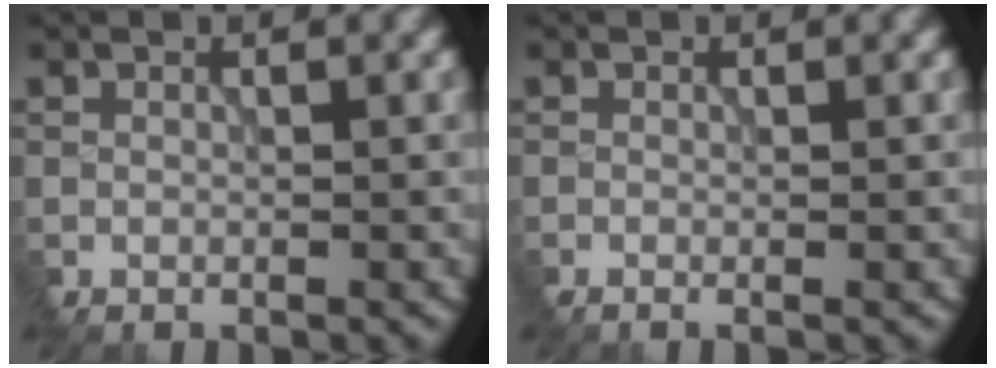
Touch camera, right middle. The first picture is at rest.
{"total": 0.5, "force": [-0.2, -0.4, 0.3], "torque": [0.002, 0.000, -0.007]}